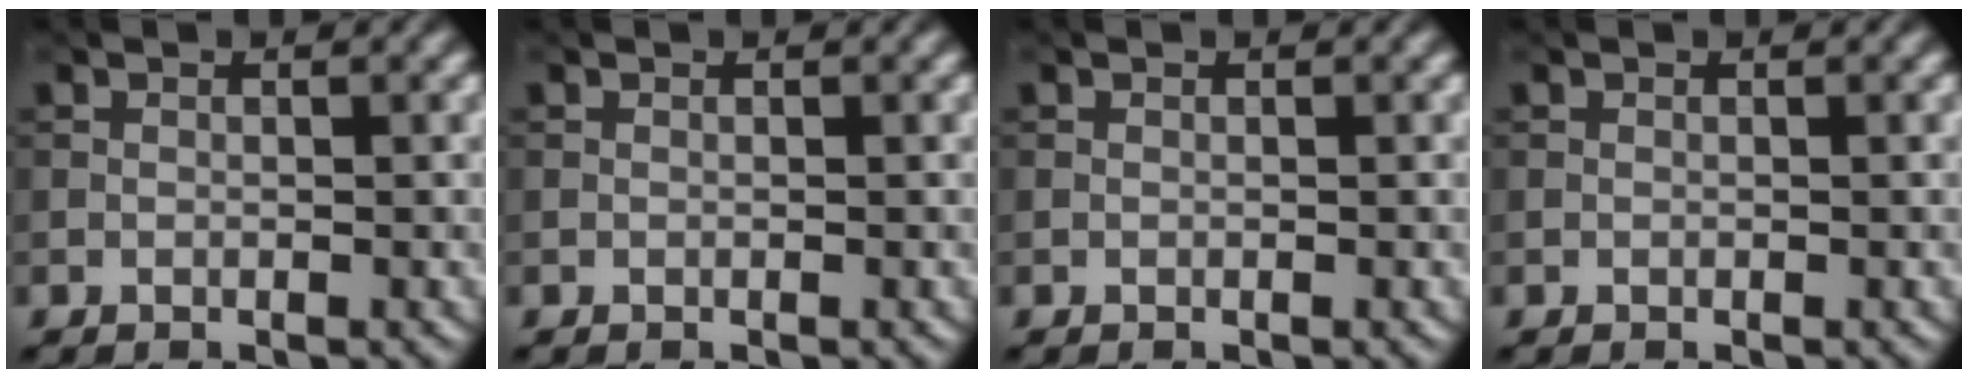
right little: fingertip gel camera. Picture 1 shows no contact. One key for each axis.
{"total": 0.0}
{"total": 0.0}
{"total": 0.0}